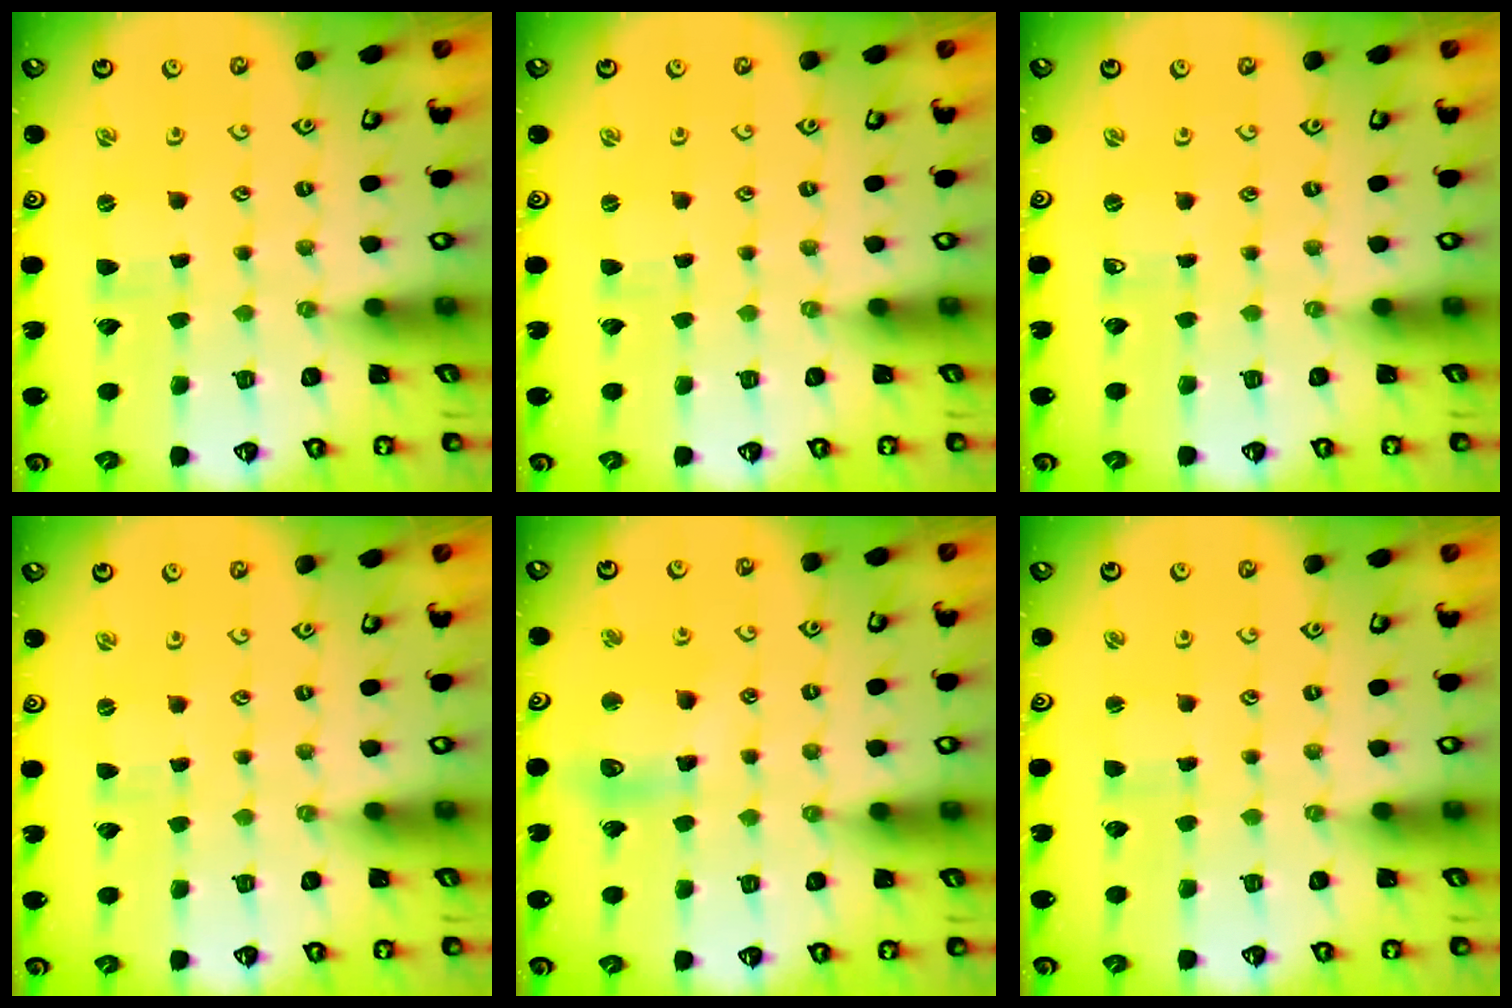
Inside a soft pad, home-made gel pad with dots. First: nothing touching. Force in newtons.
{"total": 0.0}
{"total": 0.0}
{"total": 0.0}
{"total": 11.2, "press": 11.0, "slide": 1.8}
{"total": 1.2, "press": 1.2, "slide": 0.2}